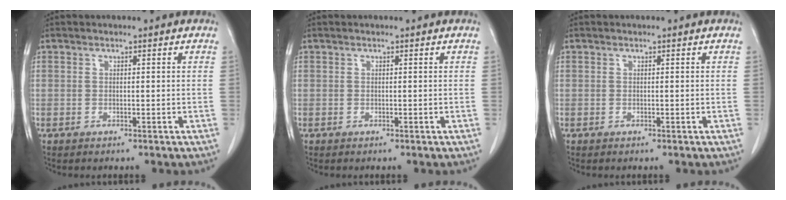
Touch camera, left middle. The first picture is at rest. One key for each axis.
{"total": 0.0}
{"total": 0.0}